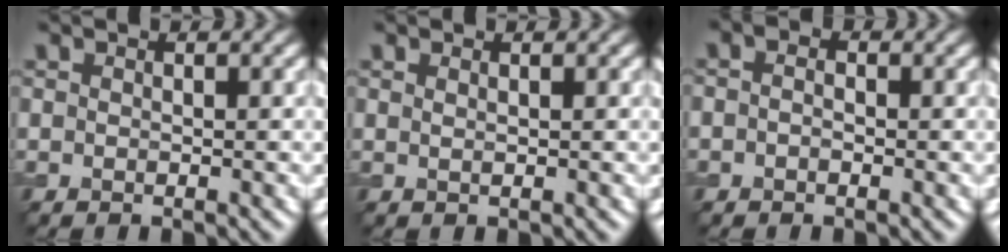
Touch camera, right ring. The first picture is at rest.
{"total": 0.6, "force": [0.4, 0.2, 0.4], "torque": [-0.005, -0.001, 0.004]}
{"total": 1.1, "force": [-0.1, 0.7, 0.8], "torque": [-0.012, -0.002, -0.013]}